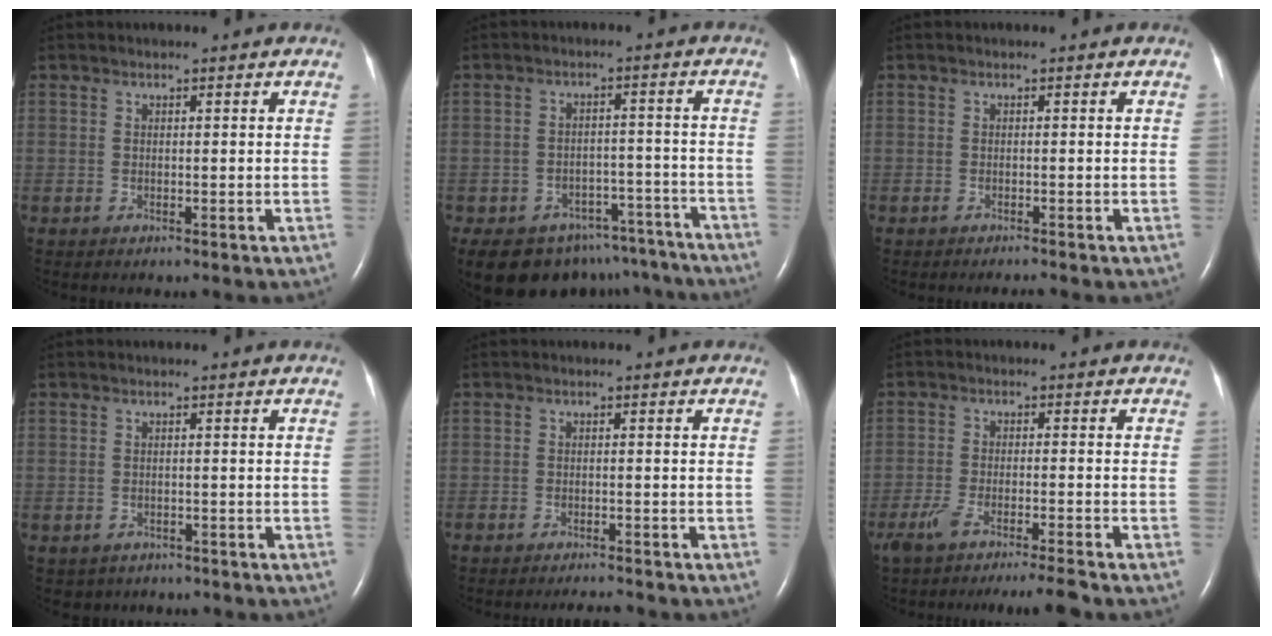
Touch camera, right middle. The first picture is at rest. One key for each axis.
{"total": 14.5, "fx": -11.7, "fy": 7.7, "fz": 3.7, "tx": -0.051, "ty": 0.024, "tz": -0.139}
{"total": 0.9, "fx": -0.8, "fy": -0.2, "fz": 0.2, "tx": -0.008, "ty": -0.002, "tz": -0.012}
{"total": 2.5, "fx": -1.8, "fy": 1.8, "fz": 0.1, "tx": -0.008, "ty": 0.005, "tz": -0.021}
{"total": 2.6, "fx": -2.6, "fy": 0.0, "fz": 0.6, "tx": -0.012, "ty": -0.010, "tz": -0.038}
{"total": 8.3, "fx": -6.9, "fy": -0.6, "fz": 4.6, "tx": -0.073, "ty": -0.015, "tz": -0.113}